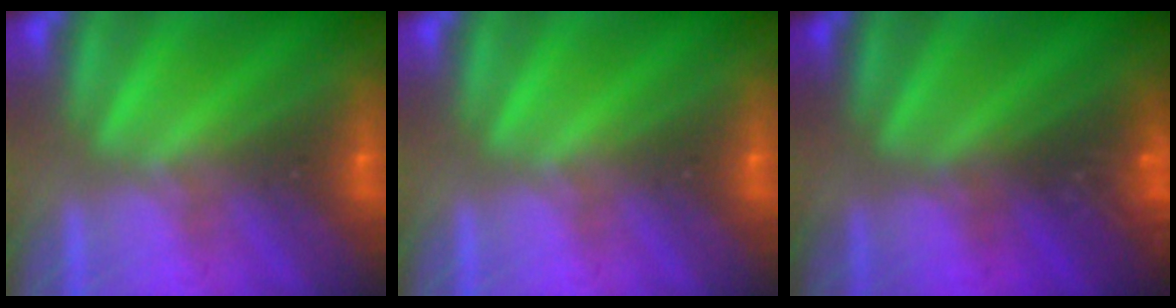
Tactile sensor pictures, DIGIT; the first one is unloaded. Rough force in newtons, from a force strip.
{"total": 0.0}
{"total": 2.9}